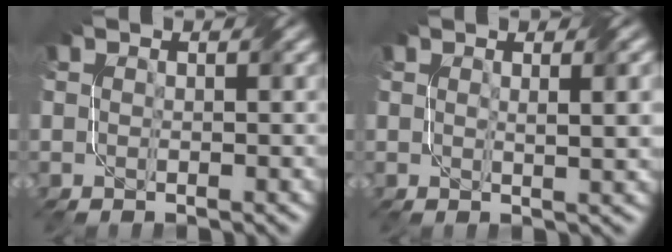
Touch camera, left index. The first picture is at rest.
{"total": 2.6, "force": [0.9, 0.7, 2.4], "torque": [-0.026, 0.004, 0.014]}